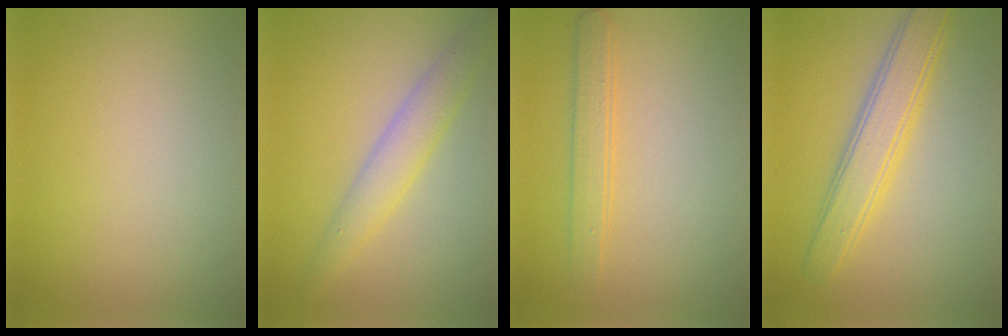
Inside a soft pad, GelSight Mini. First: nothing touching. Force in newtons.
{"total": 3.3, "press": 3.3, "slide": 0.0}
{"total": 2.2, "press": 2.2, "slide": 0.2}
{"total": 4.3, "press": 4.3, "slide": 0.0}